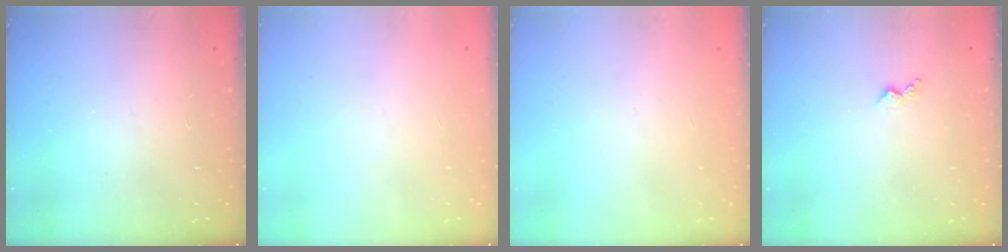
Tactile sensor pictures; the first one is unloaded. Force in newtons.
{"total": 0.0}
{"total": 0.0}
{"total": 2.7, "press": 2.6, "slide": 0.5}